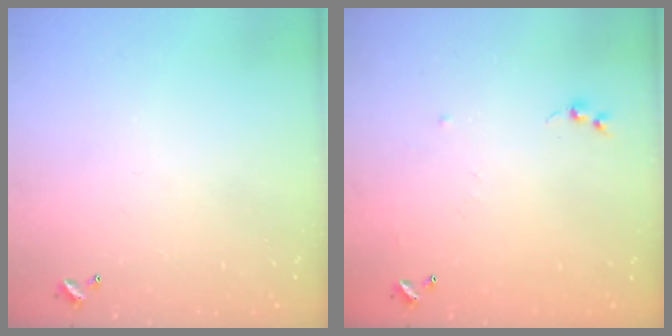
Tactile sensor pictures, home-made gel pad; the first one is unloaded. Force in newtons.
{"total": 5.8, "press": 5.7, "slide": 0.8}